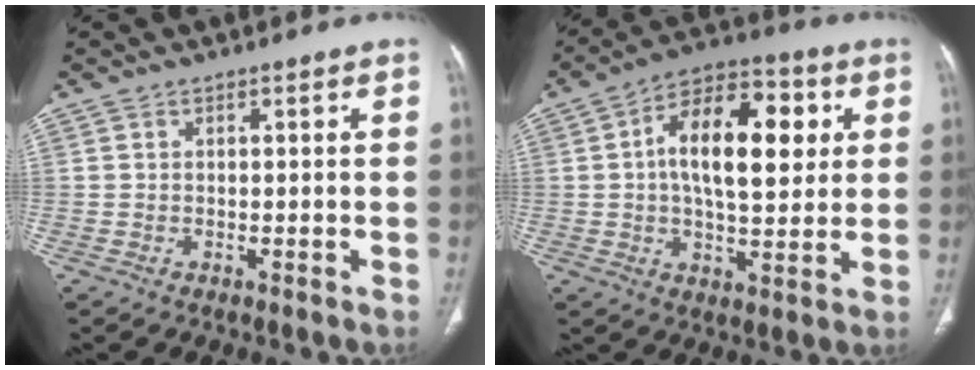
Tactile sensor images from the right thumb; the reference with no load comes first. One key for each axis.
{"total": 17.4, "fx": 3.3, "fy": 8.8, "fz": 14.7, "tx": -0.209, "ty": 0.014, "tz": 0.045}